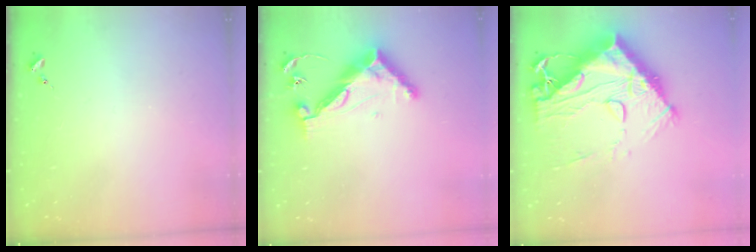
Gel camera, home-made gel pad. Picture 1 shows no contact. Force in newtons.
{"total": 13.0, "press": 13.0, "slide": 0.6}
{"total": 23.2, "press": 23.1, "slide": 2.2}